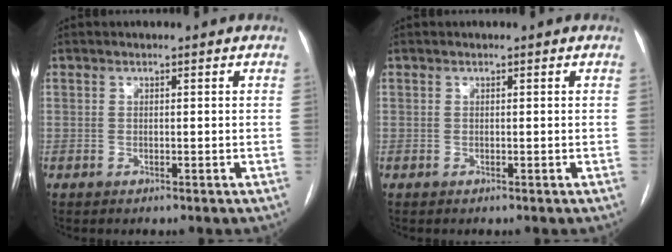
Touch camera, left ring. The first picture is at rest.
{"total": 0.0}